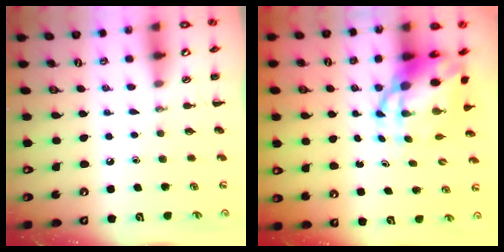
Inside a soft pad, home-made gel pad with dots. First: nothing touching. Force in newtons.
{"total": 9.2, "press": 9.0, "slide": 2.2}